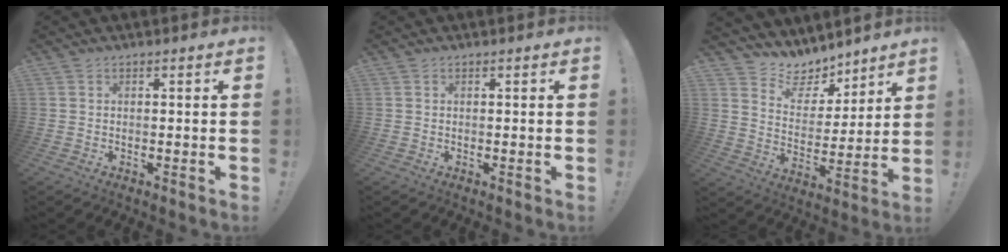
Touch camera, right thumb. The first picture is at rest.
{"total": 0.0}
{"total": 8.2, "force": [7.1, 4.0, 0.5], "torque": [-0.029, -0.068, 0.138]}